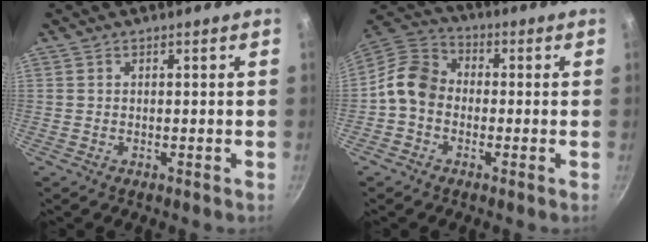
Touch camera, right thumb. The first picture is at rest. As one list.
[{"total": 8.8, "force": [-1.6, 7.1, 5.0], "torque": [-0.071, 0.033, -0.054]}]